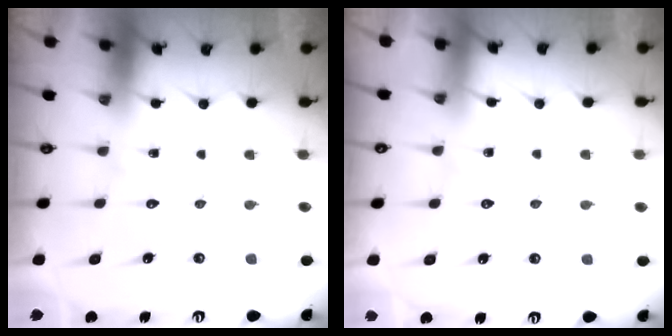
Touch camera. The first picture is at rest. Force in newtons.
{"total": 3.3, "press": 3.3, "slide": 0.4}